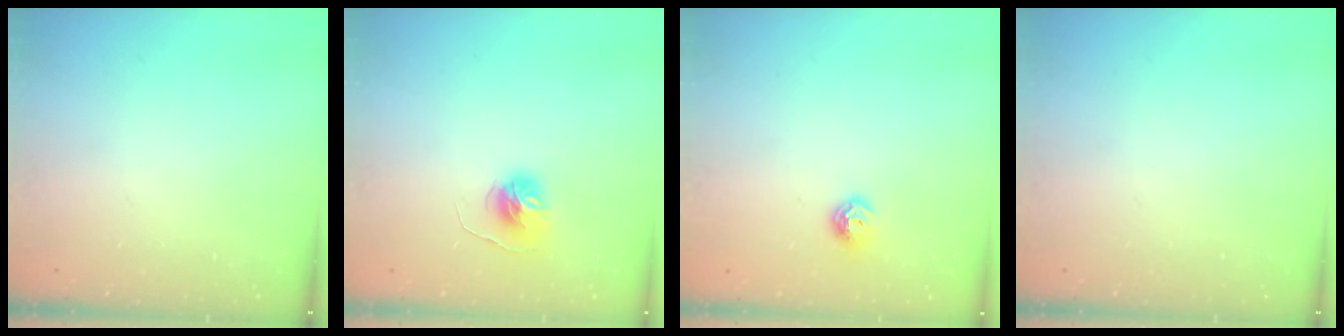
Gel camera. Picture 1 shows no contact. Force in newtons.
{"total": 6.4, "press": 6.4, "slide": 0.6}
{"total": 7.0, "press": 6.9, "slide": 0.9}
{"total": 0.0}